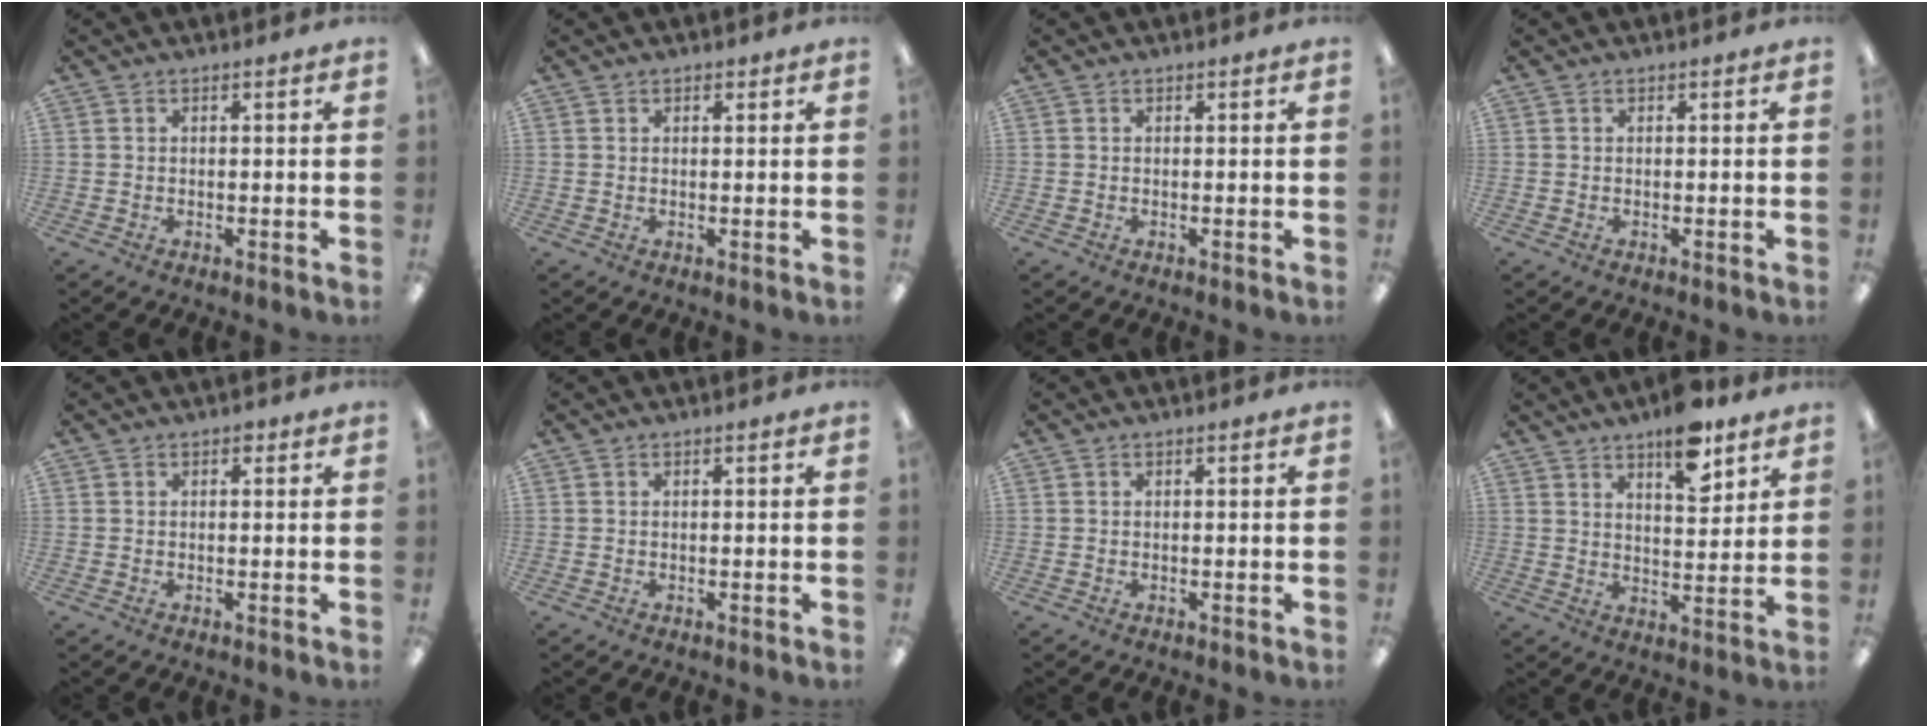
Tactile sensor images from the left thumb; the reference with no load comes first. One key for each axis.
{"total": 0.8, "fx": 0.6, "fy": 0.5, "fz": 0.2, "tx": -0.004, "ty": 0.002, "tz": 0.011}
{"total": 0.0}
{"total": 0.0}
{"total": 0.8, "fx": 0.5, "fy": 0.5, "fz": 0.4, "tx": 0.000, "ty": 0.000, "tz": 0.007}
{"total": 0.0}
{"total": 0.0}
{"total": 10.3, "fx": 7.4, "fy": 3.9, "fz": 6.0, "tx": -0.072, "ty": -0.045, "tz": 0.123}